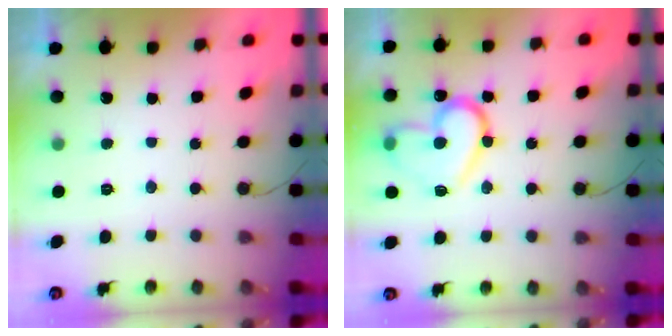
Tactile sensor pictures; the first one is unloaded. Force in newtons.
{"total": 16.8, "press": 16.8, "slide": 1.3}